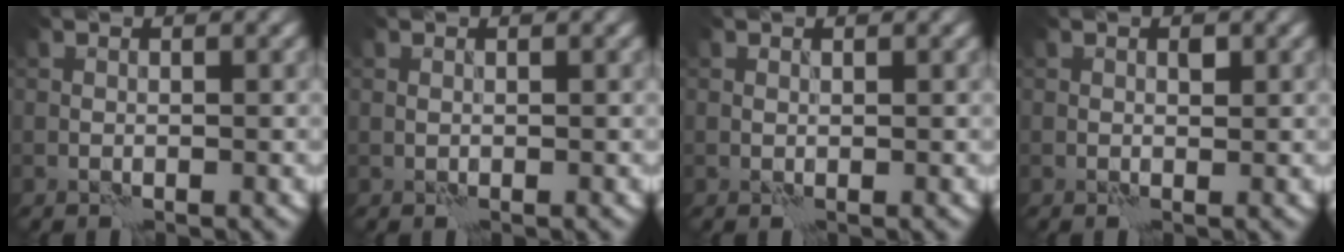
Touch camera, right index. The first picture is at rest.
{"total": 0.0}
{"total": 0.0}
{"total": 0.8, "force": [0.2, 0.5, 0.6], "torque": [-0.005, -0.002, 0.003]}